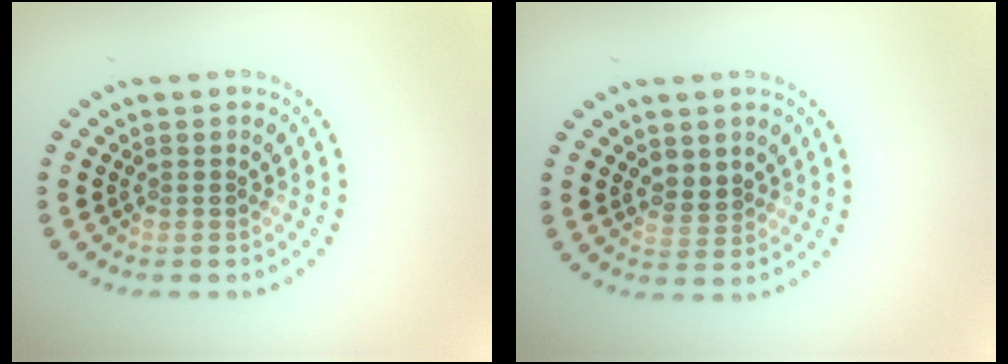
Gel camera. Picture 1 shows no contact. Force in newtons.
{"total": 1.8, "press": 1.7, "slide": 0.8}